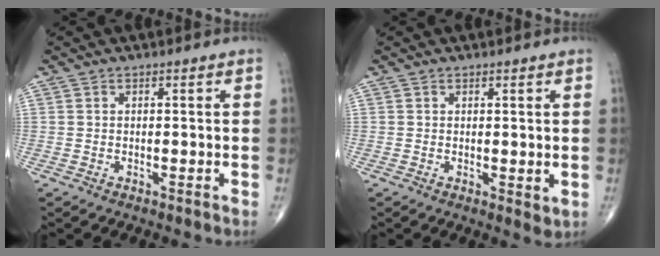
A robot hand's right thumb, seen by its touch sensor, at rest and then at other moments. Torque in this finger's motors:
{"motor_torque": [-0.58, 0.09, -0.29, -0.14, 0.04]}